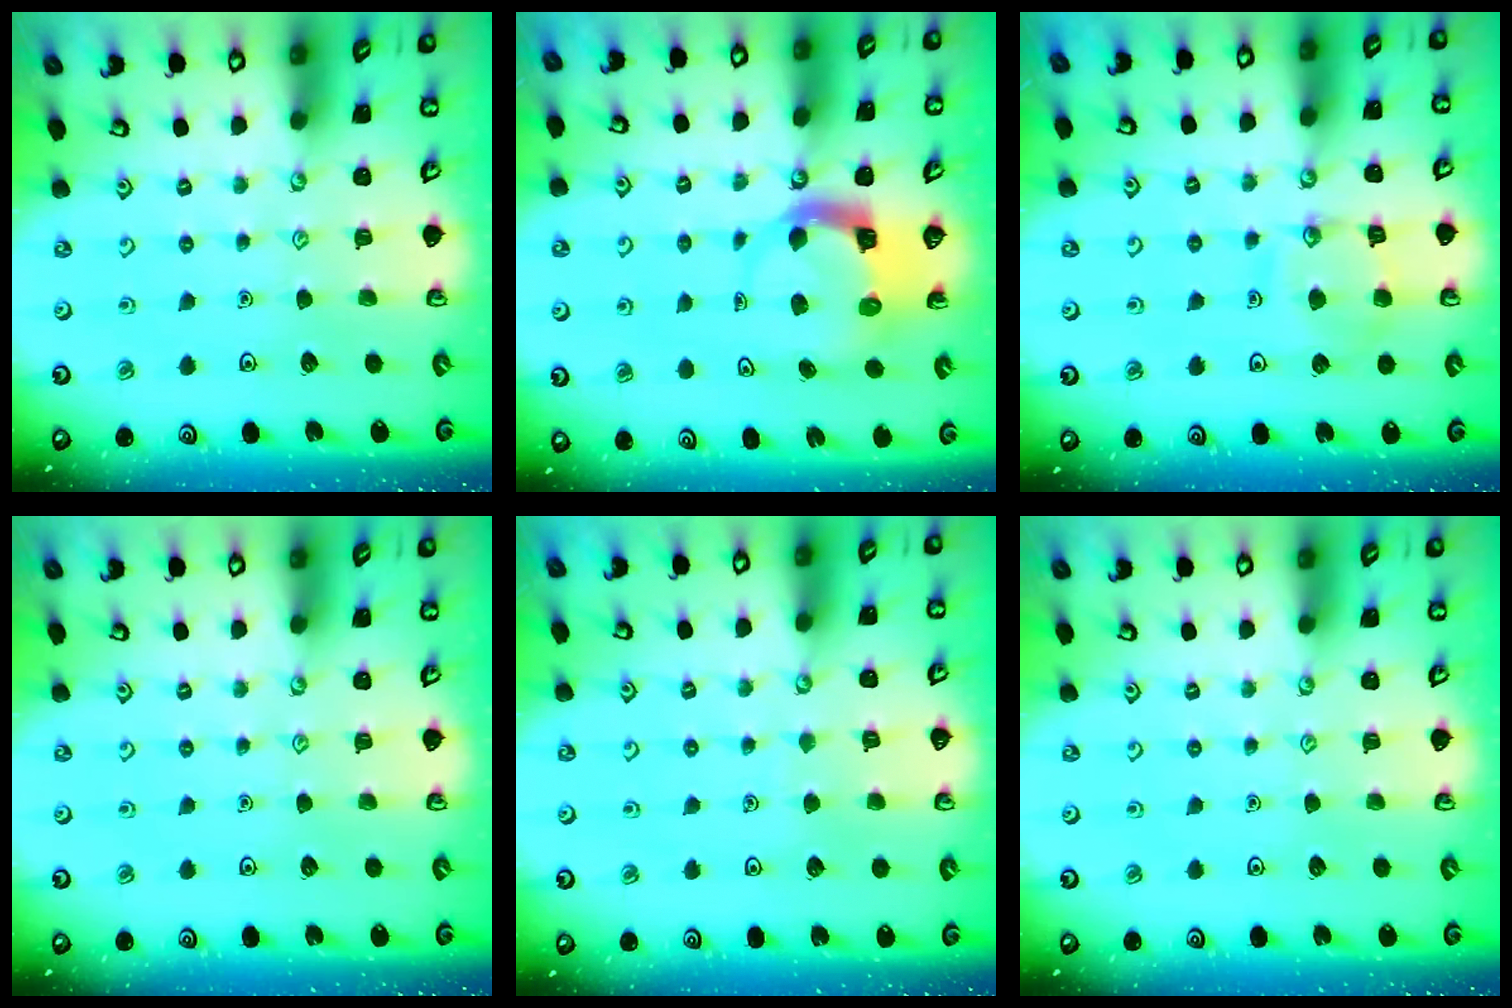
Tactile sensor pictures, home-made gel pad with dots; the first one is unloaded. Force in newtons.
{"total": 4.5, "press": 4.5, "slide": 0.3}
{"total": 12.2, "press": 12.1, "slide": 1.1}
{"total": 0.0}
{"total": 2.9, "press": 2.9, "slide": 0.3}
{"total": 0.0}